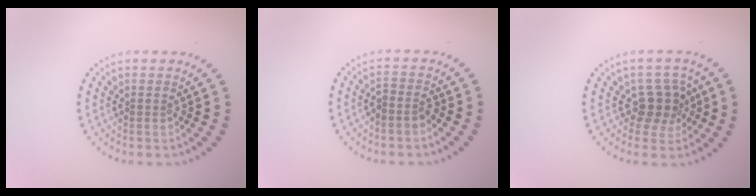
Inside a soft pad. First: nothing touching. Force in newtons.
{"total": 1.4, "press": 1.2, "slide": 0.8}
{"total": 3.0, "press": 2.4, "slide": 1.7}